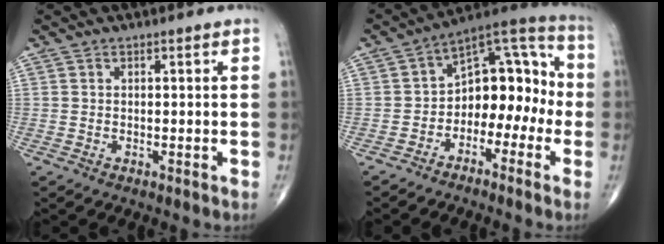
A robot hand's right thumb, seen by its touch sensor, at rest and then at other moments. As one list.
[{"total": 13.5, "force": [-3.2, 8.8, 9.8], "torque": [-0.089, 0.068, -0.062]}]